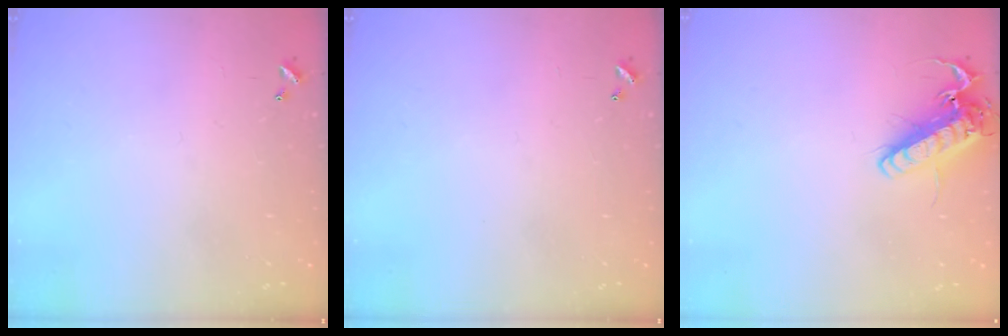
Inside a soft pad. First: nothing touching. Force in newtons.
{"total": 0.0}
{"total": 16.2, "press": 16.0, "slide": 2.5}